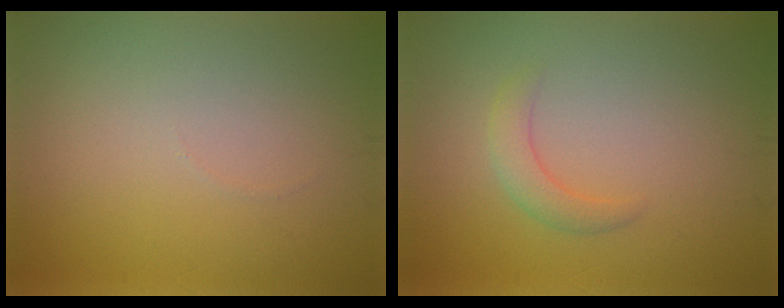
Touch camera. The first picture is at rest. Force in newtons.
{"total": 2.1, "press": 2.1, "slide": 0.2}